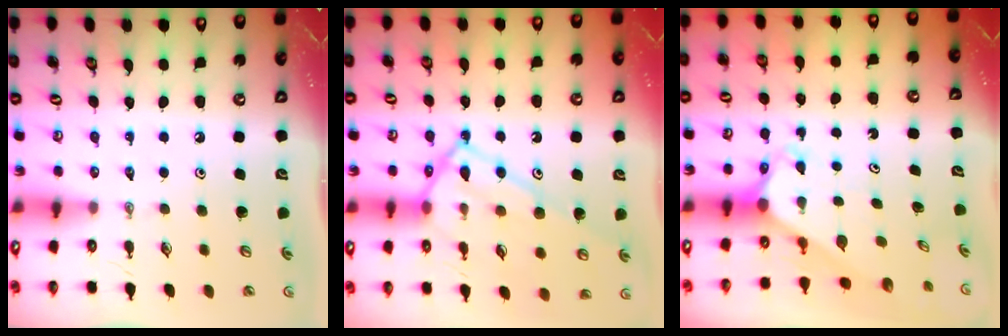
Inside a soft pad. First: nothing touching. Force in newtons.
{"total": 16.1, "press": 16.1, "slide": 1.0}
{"total": 2.3, "press": 2.3, "slide": 0.2}